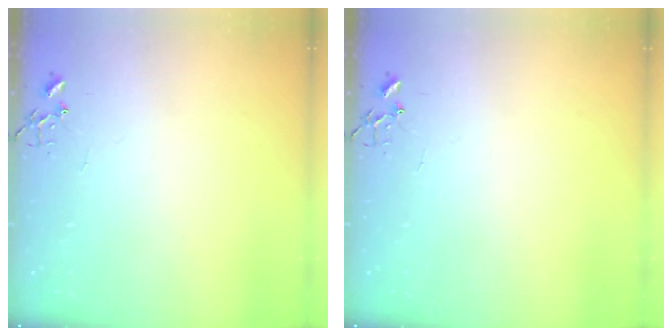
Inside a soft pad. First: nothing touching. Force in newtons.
{"total": 0.0}